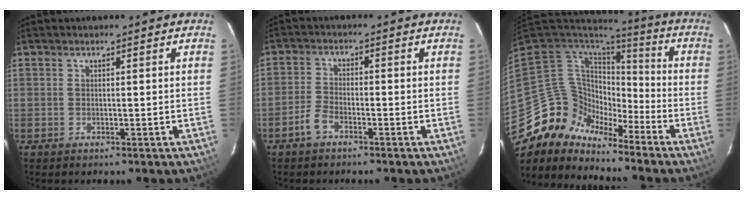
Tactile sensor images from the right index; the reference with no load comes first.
{"total": 3.5, "force": [-2.5, 1.5, 1.9], "torque": [-0.054, 0.007, -0.052]}
{"total": 10.8, "force": [-9.3, 5.4, 0.5], "torque": [-0.017, 0.036, -0.189]}